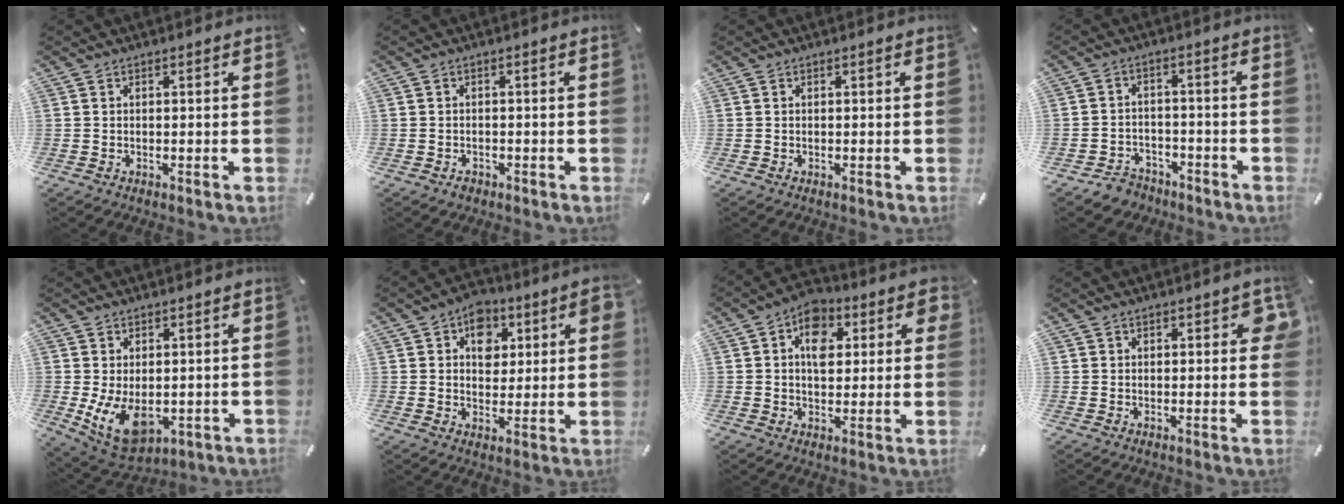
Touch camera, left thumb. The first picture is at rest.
{"total": 1.3, "force": [-0.8, 0.9, 0.5], "torque": [-0.010, 0.003, -0.017]}
{"total": 0.0}
{"total": 5.0, "force": [-3.7, 3.2, 1.2], "torque": [-0.019, 0.024, -0.068]}
{"total": 9.7, "force": [-0.6, 6.5, 7.1], "torque": [-0.140, -0.010, -0.002]}
{"total": 8.1, "force": [3.4, 5.8, 4.5], "torque": [-0.046, -0.013, 0.053]}
{"total": 9.9, "force": [3.4, 6.9, 6.2], "torque": [-0.070, -0.016, 0.053]}
{"total": 3.7, "force": [1.5, 2.1, 2.7], "torque": [-0.030, -0.001, 0.021]}